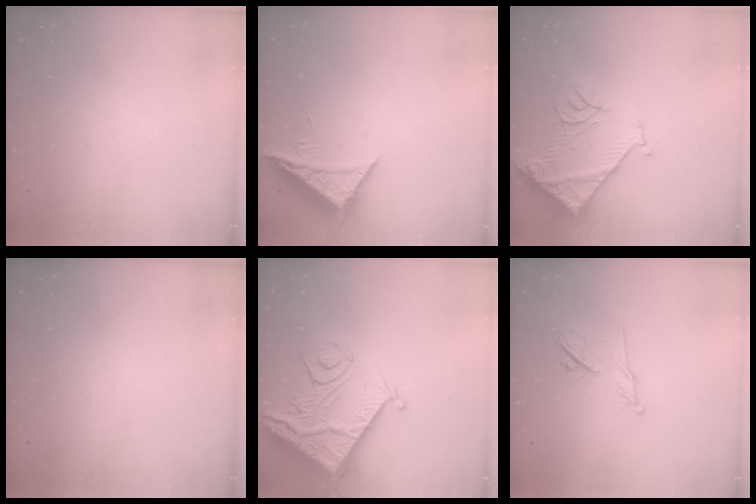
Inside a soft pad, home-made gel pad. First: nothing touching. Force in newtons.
{"total": 7.7, "press": 7.7, "slide": 0.4}
{"total": 13.6, "press": 13.5, "slide": 1.7}
{"total": 0.0}
{"total": 17.7, "press": 17.5, "slide": 2.3}
{"total": 10.0, "press": 9.9, "slide": 0.9}